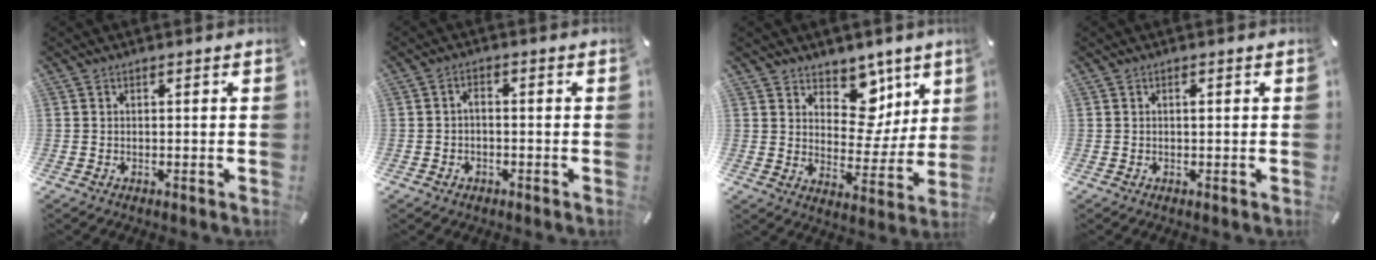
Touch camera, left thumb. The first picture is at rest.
{"total": 2.3, "force": [-1.0, 1.7, 1.3], "torque": [-0.025, 0.007, -0.021]}
{"total": 11.5, "force": [6.5, 8.1, 5.0], "torque": [-0.061, -0.057, 0.119]}
{"total": 0.7, "force": [0.1, 0.2, 0.6], "torque": [-0.013, 0.000, 0.002]}